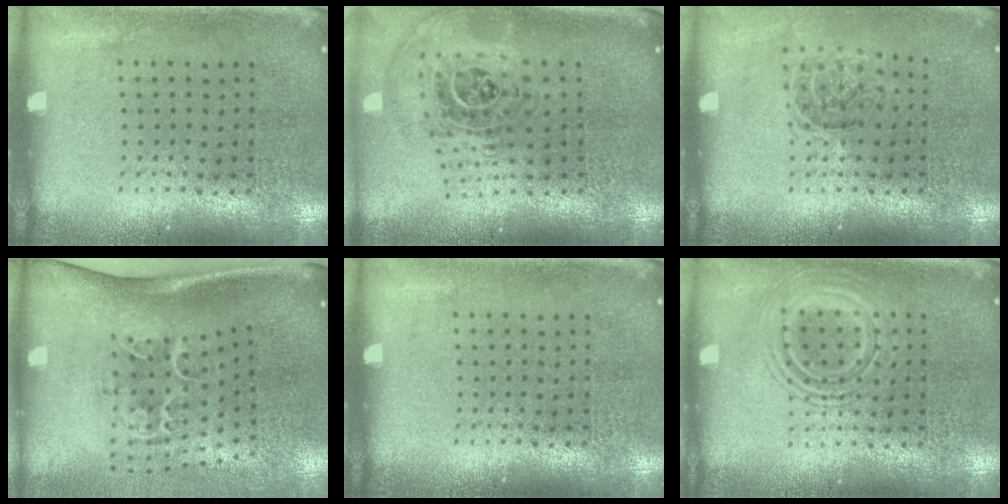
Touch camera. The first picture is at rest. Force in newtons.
{"total": 1.9, "press": 1.5, "slide": 1.2}
{"total": 1.1, "press": 1.0, "slide": 0.4}
{"total": 2.1, "press": 1.3, "slide": 1.6}
{"total": 0.0}
{"total": 2.8, "press": 2.7, "slide": 0.5}